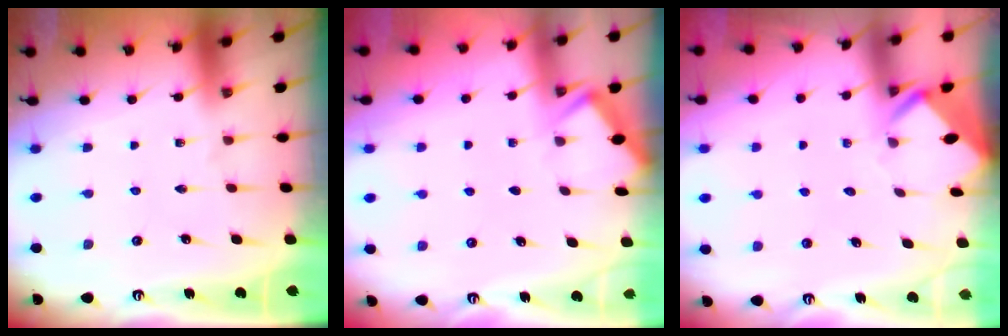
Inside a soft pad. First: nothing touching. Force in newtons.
{"total": 2.0, "press": 2.0, "slide": 0.3}
{"total": 3.6, "press": 3.6, "slide": 0.3}